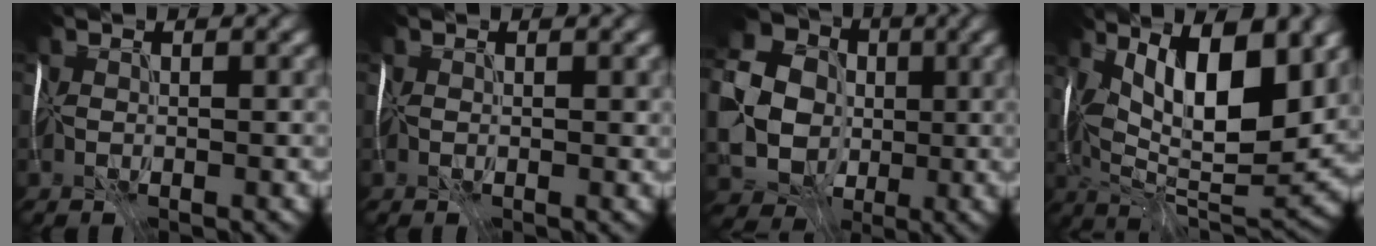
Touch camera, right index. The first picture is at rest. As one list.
[{"total": 0.6, "force": [0.4, 0.4, 0.3], "torque": [-0.004, -0.002, 0.008]}, {"total": 12.5, "force": [0.5, 11.1, 5.7], "torque": [-0.148, 0.016, -0.005]}, {"total": 12.8, "force": [4.5, 4.0, 11.3], "torque": [-0.188, 0.004, 0.076]}]